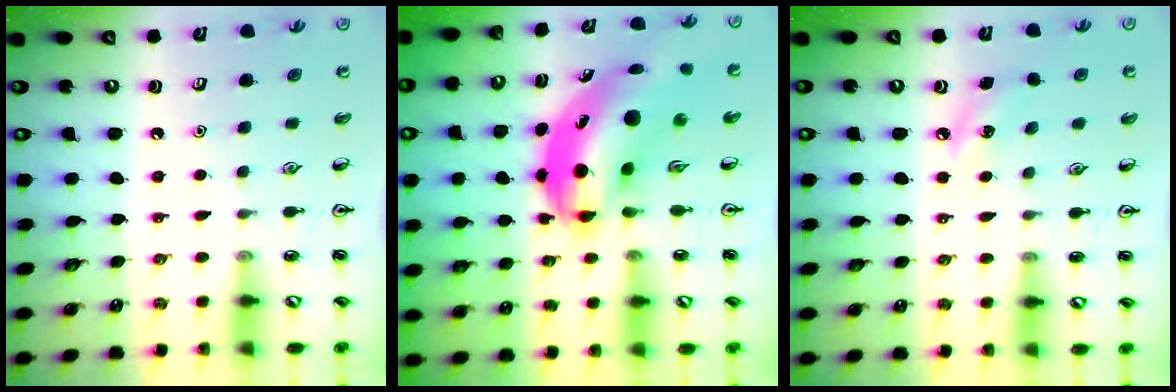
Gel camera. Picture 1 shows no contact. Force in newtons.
{"total": 8.2, "press": 8.0, "slide": 1.7}
{"total": 5.4, "press": 5.1, "slide": 1.7}